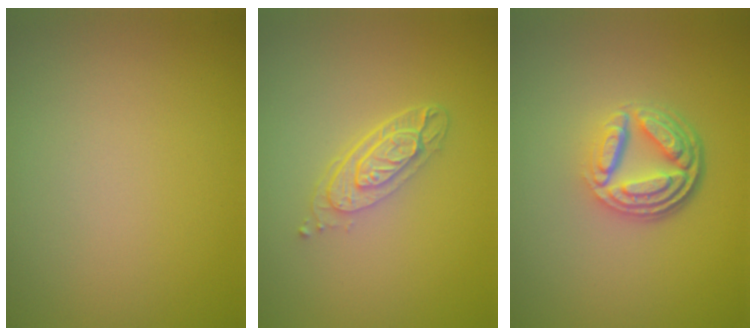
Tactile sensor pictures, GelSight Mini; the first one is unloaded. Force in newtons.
{"total": 3.5, "press": 2.5, "slide": 2.4}
{"total": 5.3, "press": 3.7, "slide": 3.8}